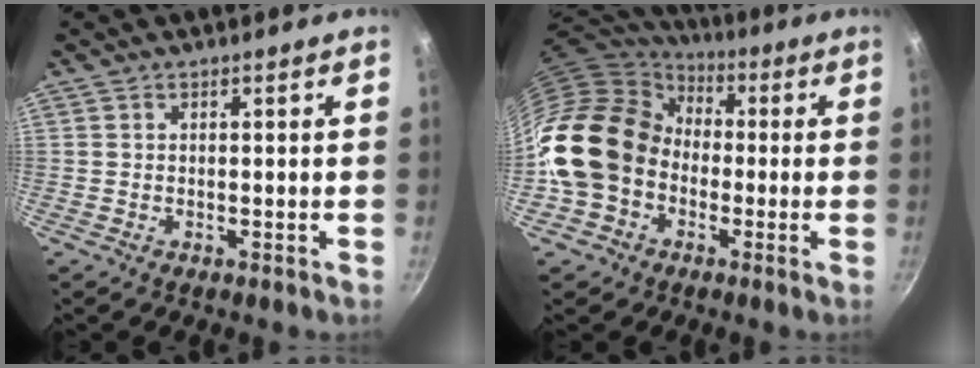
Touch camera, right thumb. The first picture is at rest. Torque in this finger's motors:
{"motor_torque": [1.54, 2.61, 1.48, -1.29, 0.26]}